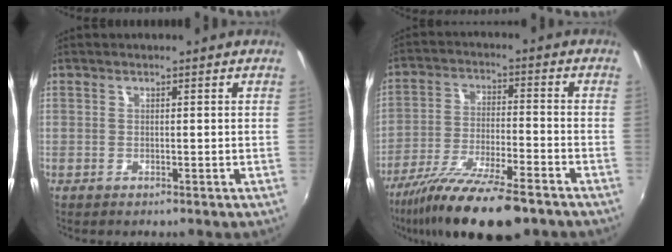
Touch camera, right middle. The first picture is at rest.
{"total": 17.5, "force": [-13.1, 3.8, 10.9], "torque": [-0.215, -0.043, -0.228]}